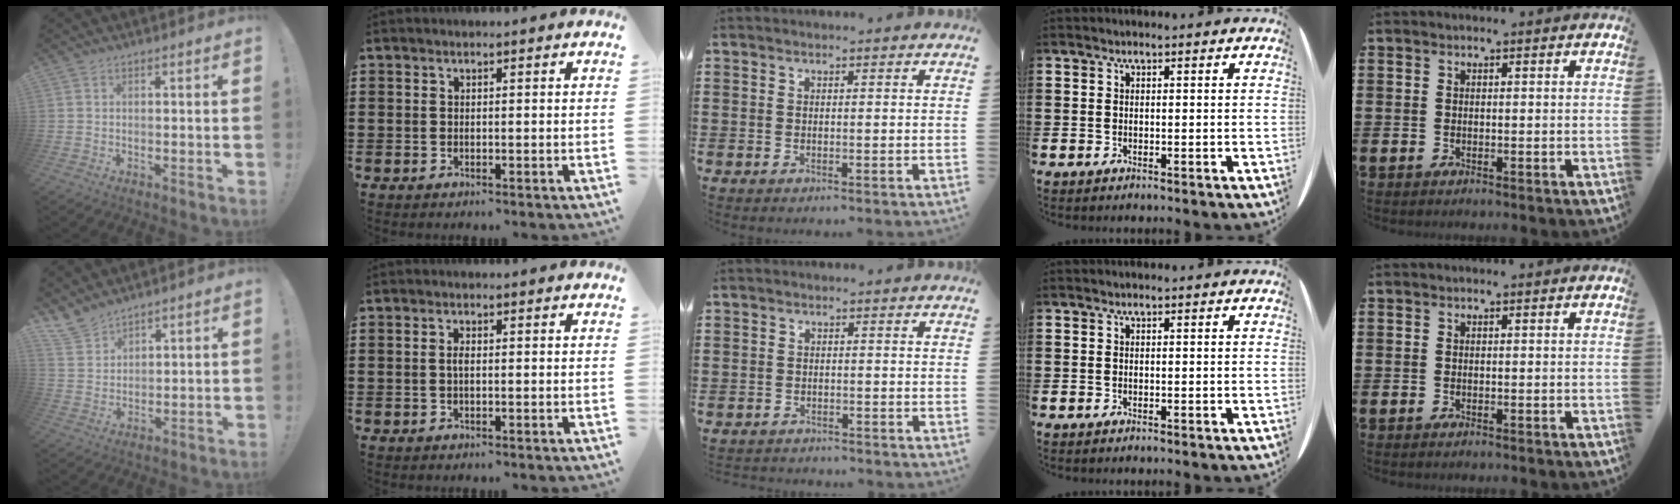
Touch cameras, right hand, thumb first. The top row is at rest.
{"thumb": {"total": 6.5, "force": [5.7, 2.8, 1.4], "torque": [-0.035, -0.036, 0.112]}, "index": {"total": 1.2, "force": [-0.1, 0.4, 1.1], "torque": [-0.022, -0.001, -0.002]}, "middle": {"total": 1.8, "force": [-1.7, 0.4, -0.3], "torque": [0.000, 0.001, -0.040]}}